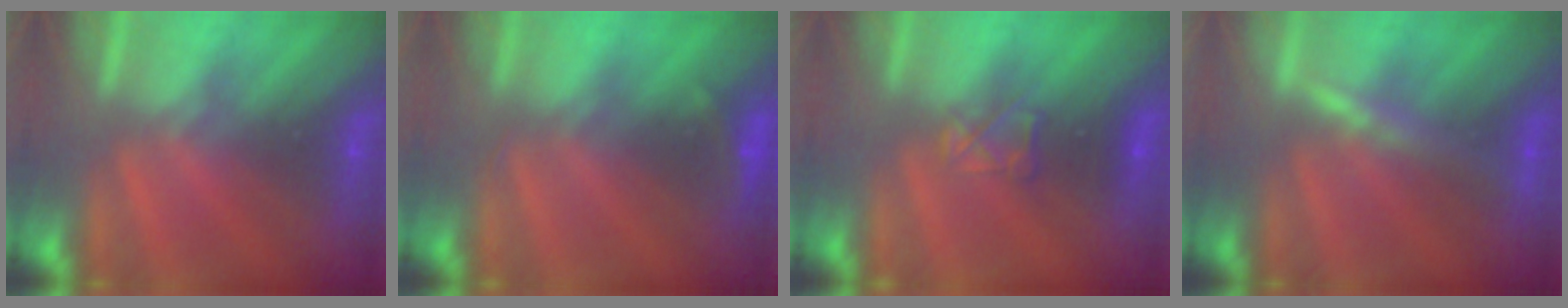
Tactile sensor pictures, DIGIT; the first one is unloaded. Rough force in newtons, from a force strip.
{"total": 2.6}
{"total": 2.9}
{"total": 3.3}